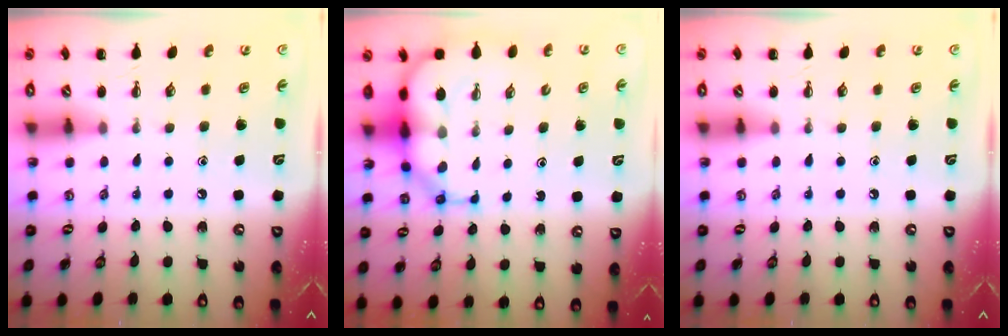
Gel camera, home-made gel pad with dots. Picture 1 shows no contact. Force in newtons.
{"total": 9.4, "press": 8.9, "slide": 3.0}
{"total": 0.0}